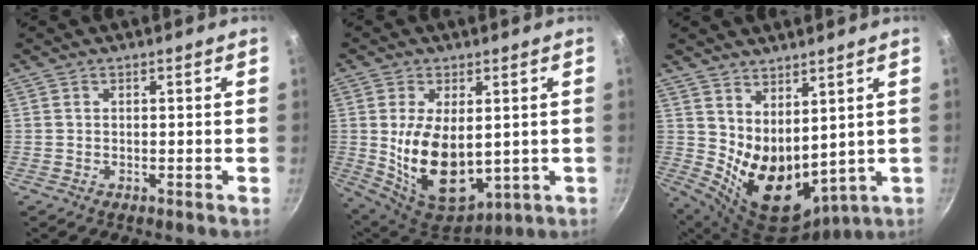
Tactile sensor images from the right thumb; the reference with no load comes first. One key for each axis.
{"total": 15.6, "fx": 0.3, "fy": 9.0, "fz": 12.7, "tx": -0.208, "ty": -0.025, "tz": 0.029}
{"total": 13.1, "fx": 4.0, "fy": 7.9, "fz": 9.7, "tx": -0.132, "ty": -0.051, "tz": 0.097}